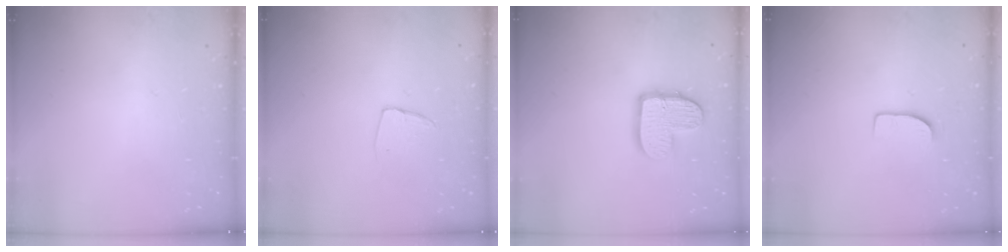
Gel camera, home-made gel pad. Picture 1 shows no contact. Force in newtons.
{"total": 5.6, "press": 5.5, "slide": 0.5}
{"total": 12.2, "press": 12.2, "slide": 0.8}
{"total": 5.8, "press": 5.8, "slide": 0.5}